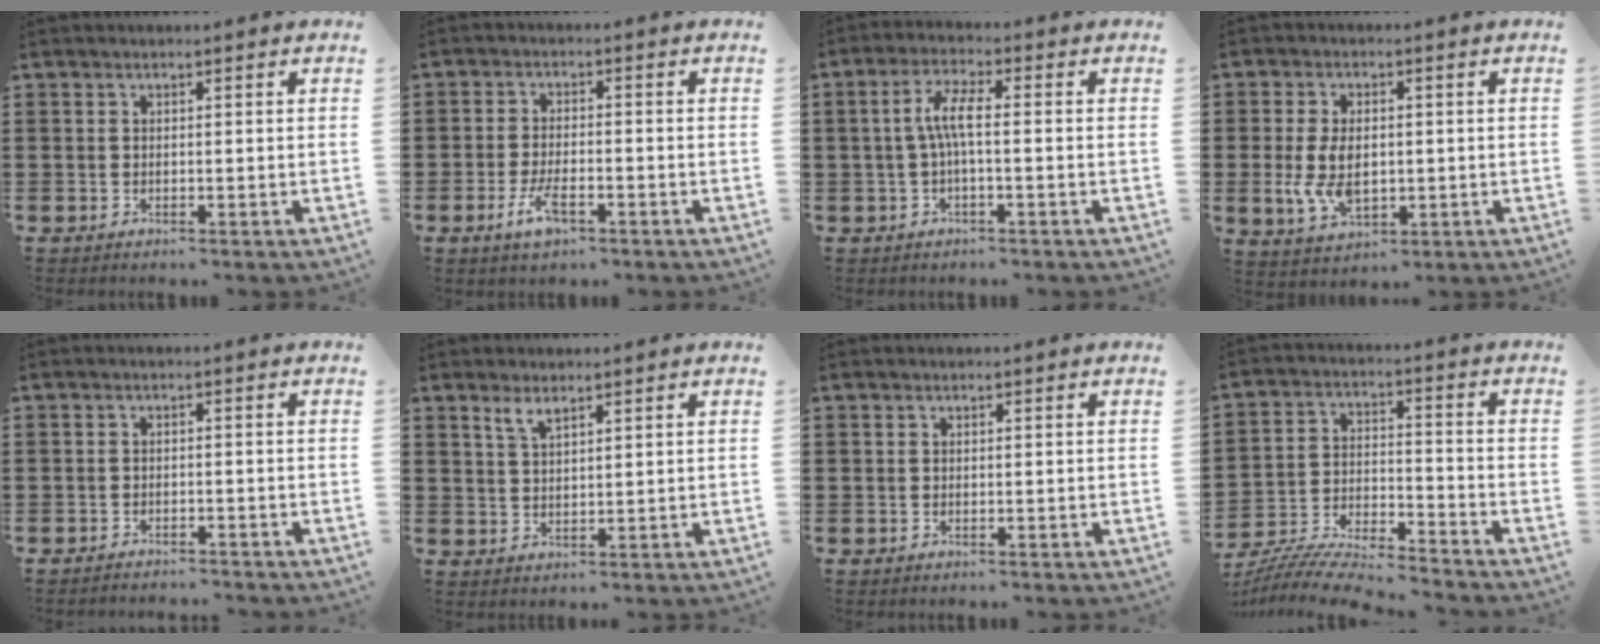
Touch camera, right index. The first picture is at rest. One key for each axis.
{"total": 4.8, "fx": -2.3, "fy": 1.7, "fz": 3.9, "tx": -0.090, "ty": -0.007, "tz": -0.047}
{"total": 4.9, "fx": -0.4, "fy": 1.3, "fz": 4.7, "tx": -0.102, "ty": 0.002, "tz": -0.015}
{"total": 7.1, "fx": -0.5, "fy": 4.2, "fz": 5.7, "tx": -0.132, "ty": 0.000, "tz": -0.013}
{"total": 1.6, "fx": -1.6, "fy": 0.0, "fz": -0.1, "tx": -0.003, "ty": 0.003, "tz": -0.036}
{"total": 2.6, "fx": 1.9, "fy": 0.8, "fz": 1.7, "tx": -0.037, "ty": 0.004, "tz": 0.034}
{"total": 0.0}
{"total": 7.7, "fx": -7.4, "fy": 0.4, "fz": 2.1, "tx": -0.049, "ty": 0.000, "tz": -0.150}